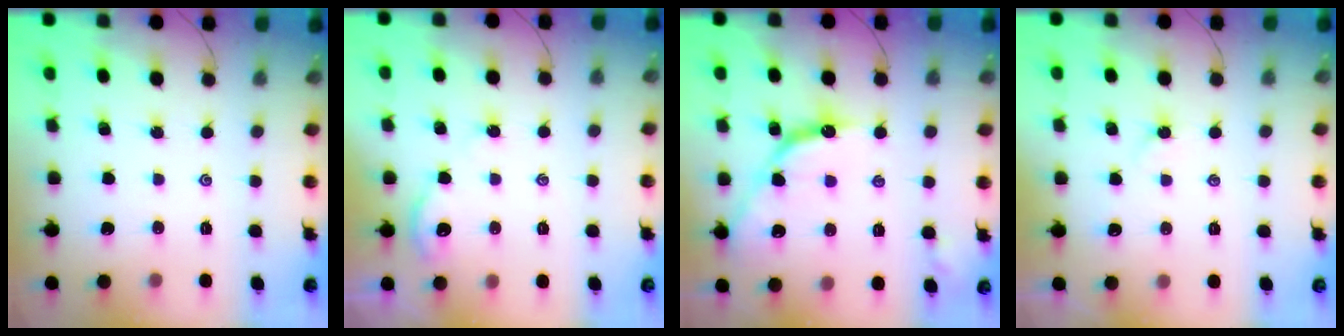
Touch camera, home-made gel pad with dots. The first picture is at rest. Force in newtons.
{"total": 4.8, "press": 4.8, "slide": 0.7}
{"total": 10.8, "press": 10.7, "slide": 0.9}
{"total": 2.6, "press": 2.5, "slide": 0.5}